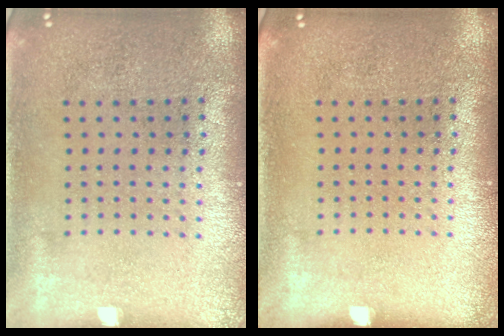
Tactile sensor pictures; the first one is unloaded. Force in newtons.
{"total": 0.0}